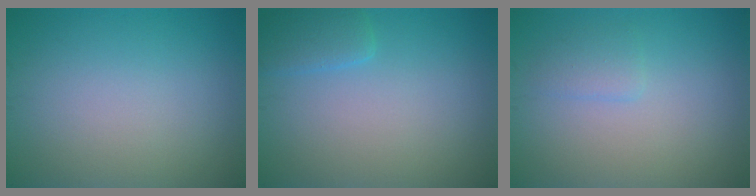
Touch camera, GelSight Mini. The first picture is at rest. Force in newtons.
{"total": 1.9, "press": 1.8, "slide": 0.3}
{"total": 1.3, "press": 1.3, "slide": 0.1}